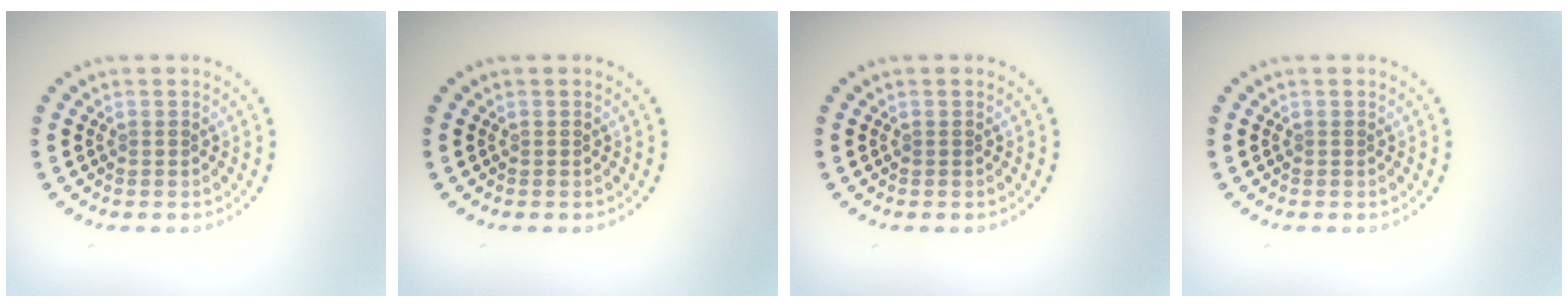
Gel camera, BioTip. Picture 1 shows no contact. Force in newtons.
{"total": 0.0}
{"total": 0.0}
{"total": 0.0}